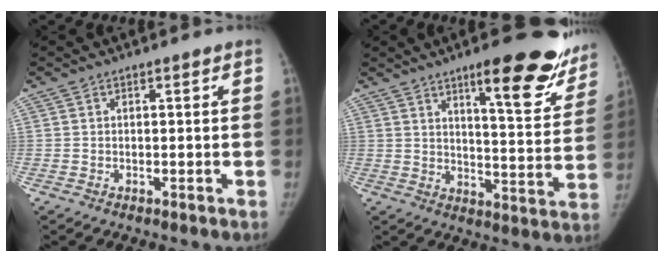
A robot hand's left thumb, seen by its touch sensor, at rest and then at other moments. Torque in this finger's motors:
{"motor_torque": [0.69, -0.49, 1.24, -1.40, 0.32]}